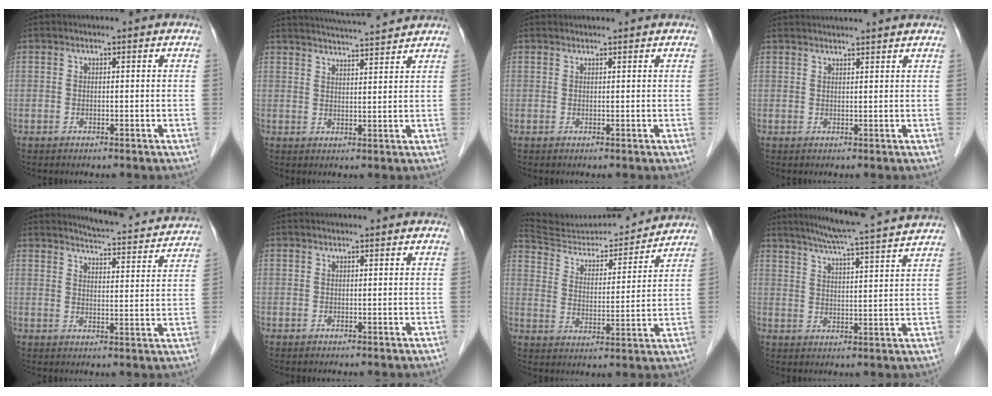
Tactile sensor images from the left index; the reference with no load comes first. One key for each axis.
{"total": 10.5, "fx": 9.9, "fy": 0.0, "fz": 3.5, "tx": -0.061, "ty": 0.019, "tz": 0.138}
{"total": 1.8, "fx": 1.8, "fy": 0.1, "fz": 0.4, "tx": -0.008, "ty": 0.017, "tz": 0.026}
{"total": 8.2, "fx": 7.7, "fy": 0.0, "fz": 2.7, "tx": -0.038, "ty": 0.033, "tz": 0.088}
{"total": 14.0, "fx": 13.5, "fy": 1.3, "fz": 3.2, "tx": -0.041, "ty": -0.021, "tz": 0.157}
{"total": 0.6, "fx": 0.5, "fy": 0.0, "fz": 0.2, "tx": -0.003, "ty": 0.007, "tz": 0.009}
{"total": 17.5, "fx": 17.0, "fy": 2.5, "fz": 2.8, "tx": -0.046, "ty": -0.001, "tz": 0.263}
{"total": 15.4, "fx": 13.8, "fy": -1.1, "fz": 6.6, "tx": -0.118, "ty": -0.002, "tz": 0.183}